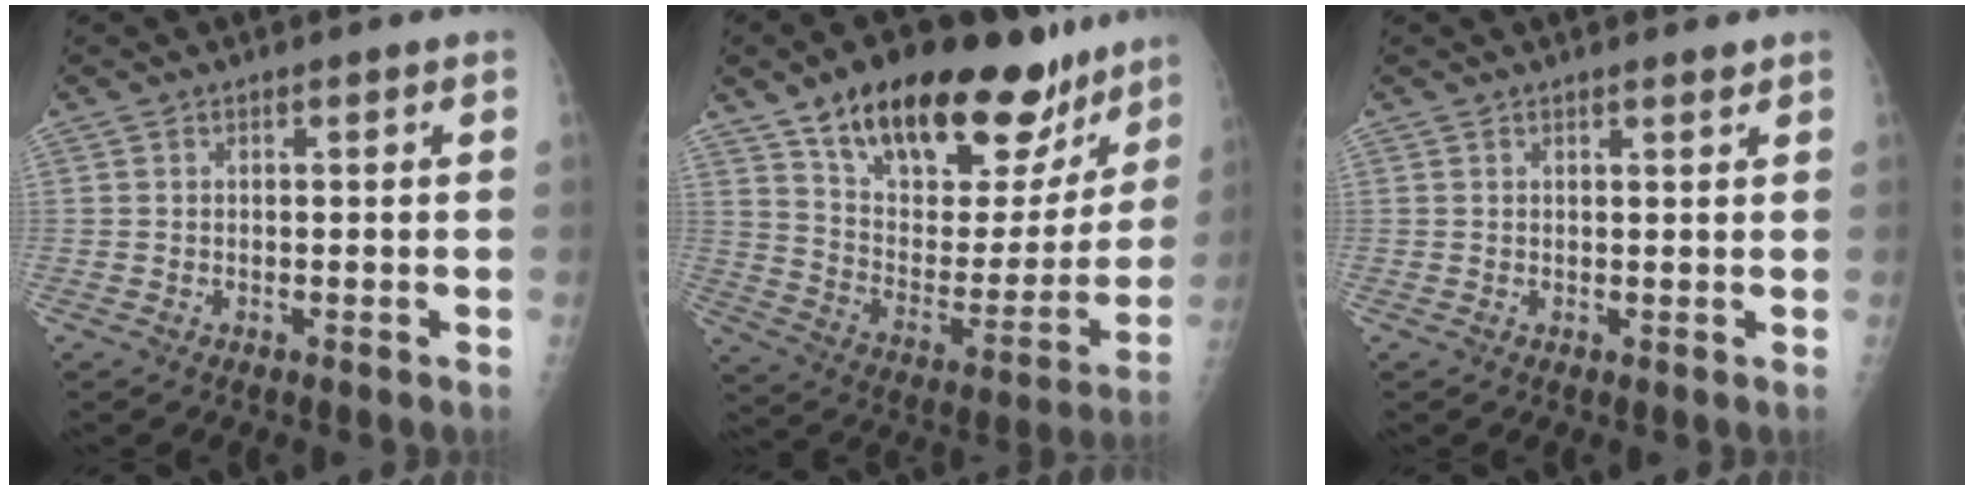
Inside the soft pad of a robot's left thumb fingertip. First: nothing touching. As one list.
[{"total": 29.8, "force": [19.7, 13.4, 17.8], "torque": [-0.231, -0.049, 0.314]}, {"total": 1.1, "force": [0.9, 0.1, 0.6], "torque": [-0.006, -0.007, 0.015]}]